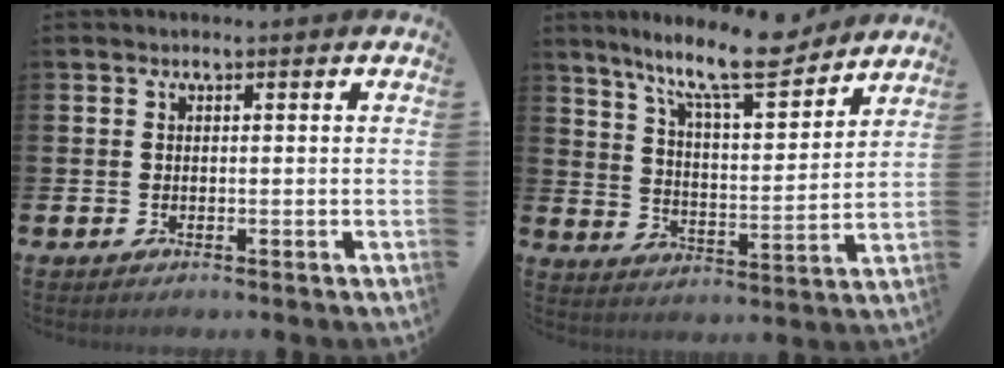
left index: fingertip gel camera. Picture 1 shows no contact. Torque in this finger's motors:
{"motor_torque": [1.23, -0.90, 0.67, 0.21]}